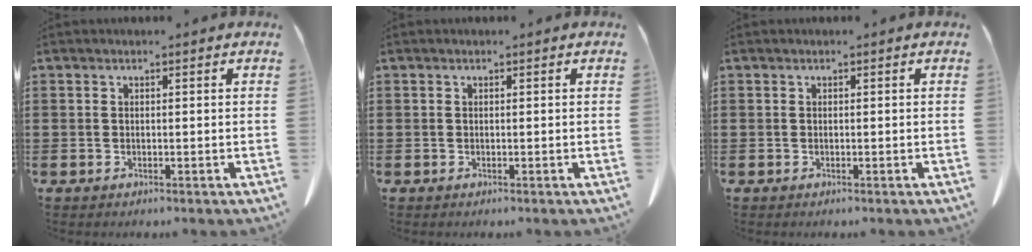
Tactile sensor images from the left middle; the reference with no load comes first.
{"total": 0.0}
{"total": 0.0}